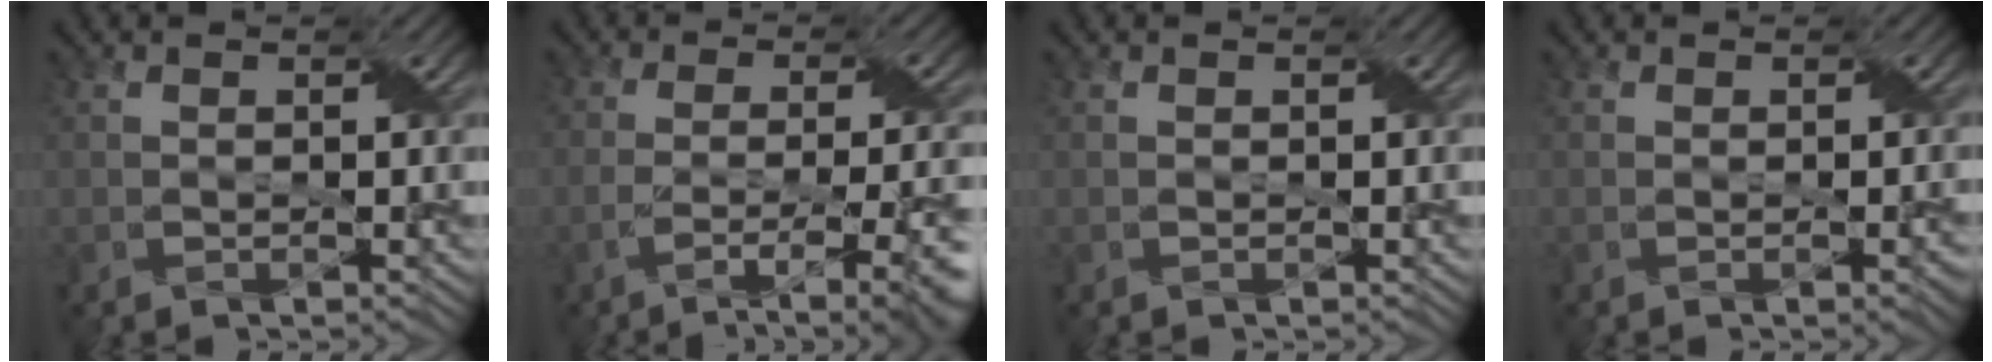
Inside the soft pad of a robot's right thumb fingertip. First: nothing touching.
{"total": 9.3, "force": [-4.1, 2.6, 8.0], "torque": [-0.126, -0.005, -0.057]}
{"total": 0.0}
{"total": 1.8, "force": [-0.3, 0.5, 1.7], "torque": [-0.018, 0.003, -0.006]}